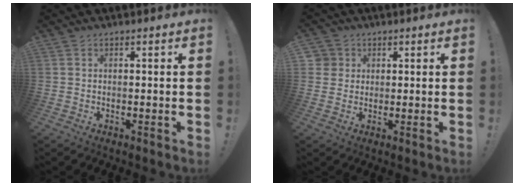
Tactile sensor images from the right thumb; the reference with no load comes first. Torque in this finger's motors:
{"motor_torque": [-0.10, 0.12, 0.22, -0.13, 0.00]}